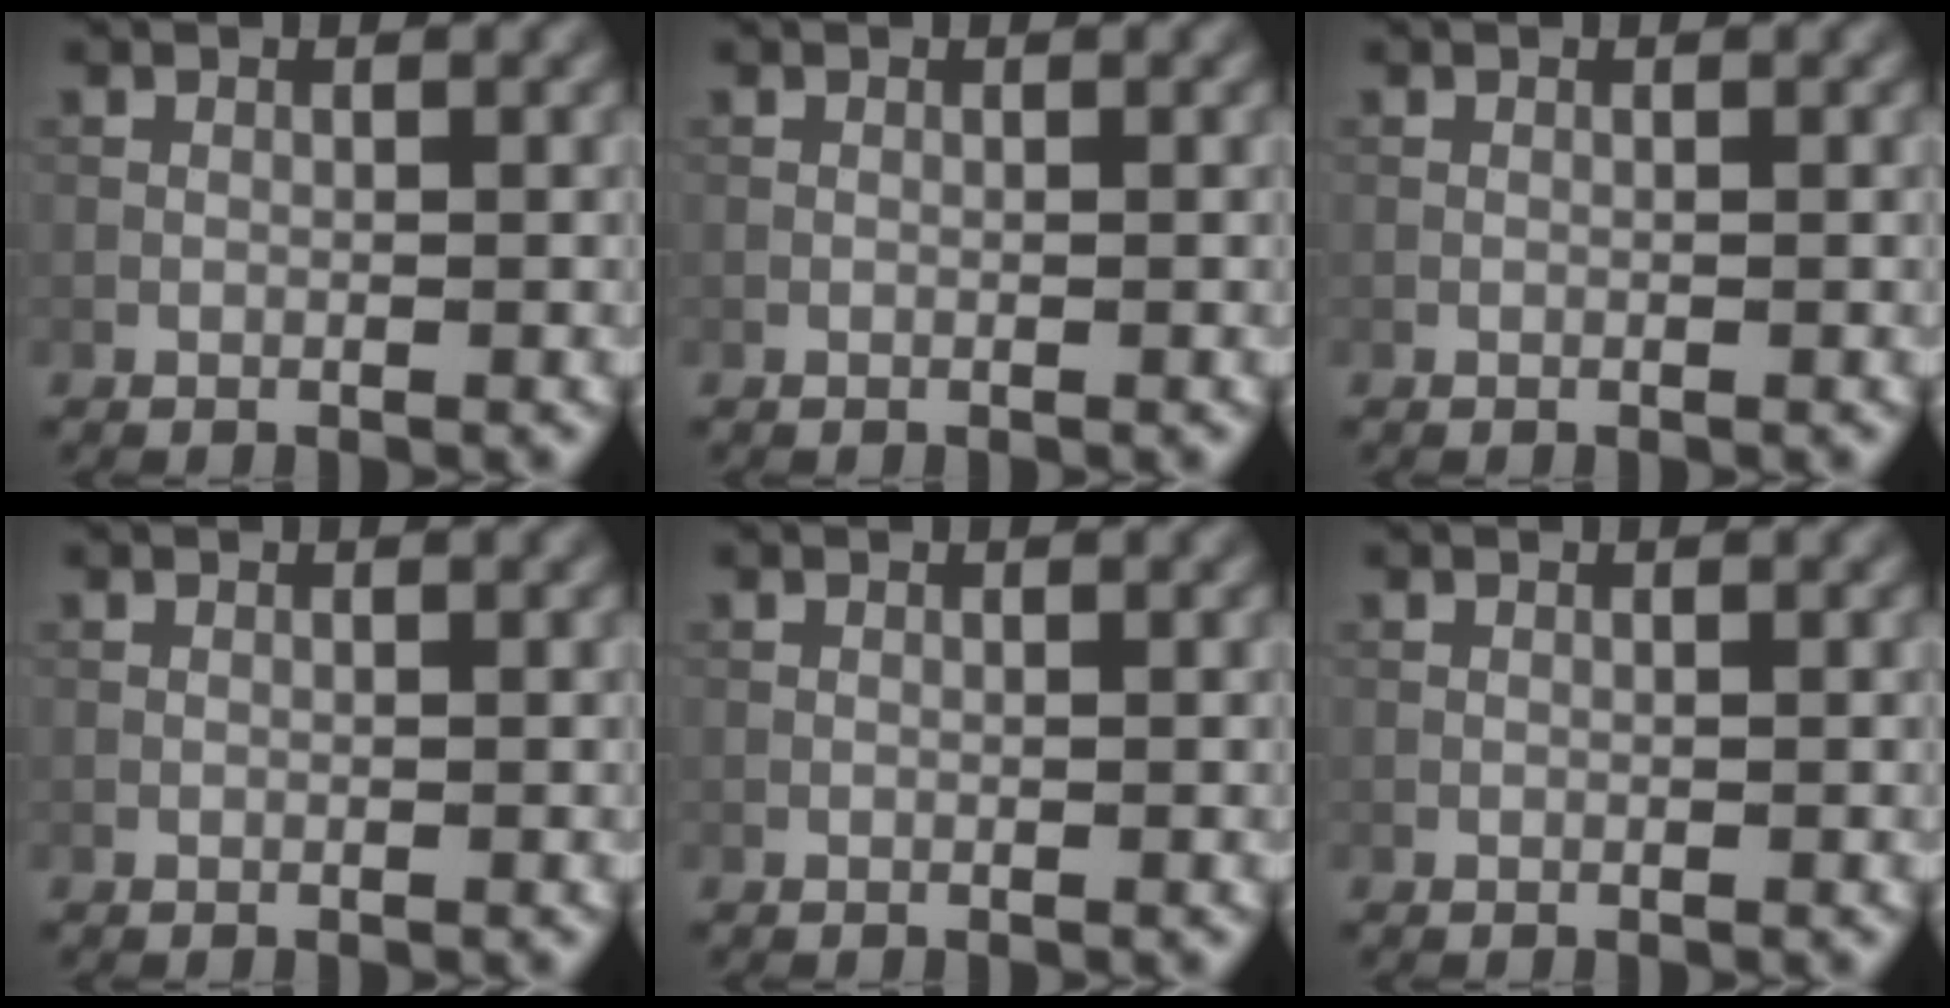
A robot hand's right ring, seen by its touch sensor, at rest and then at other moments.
{"total": 0.0}
{"total": 0.0}
{"total": 0.0}
{"total": 0.0}
{"total": 0.0}